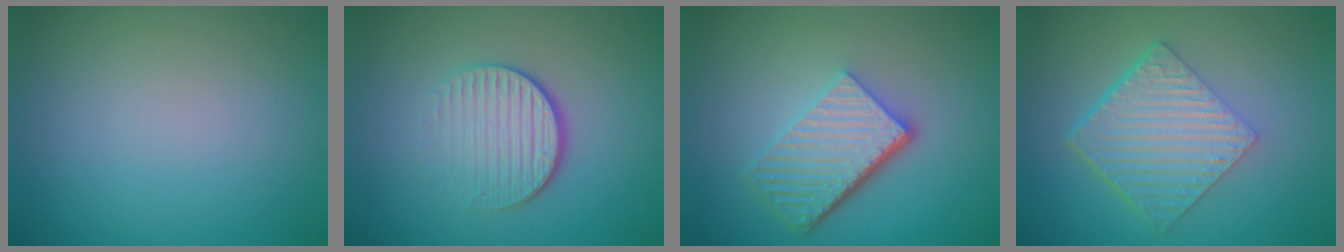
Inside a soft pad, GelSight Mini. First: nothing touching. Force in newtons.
{"total": 4.0, "press": 2.7, "slide": 3.0}
{"total": 6.0, "press": 4.1, "slide": 4.4}
{"total": 6.3, "press": 4.3, "slide": 4.6}